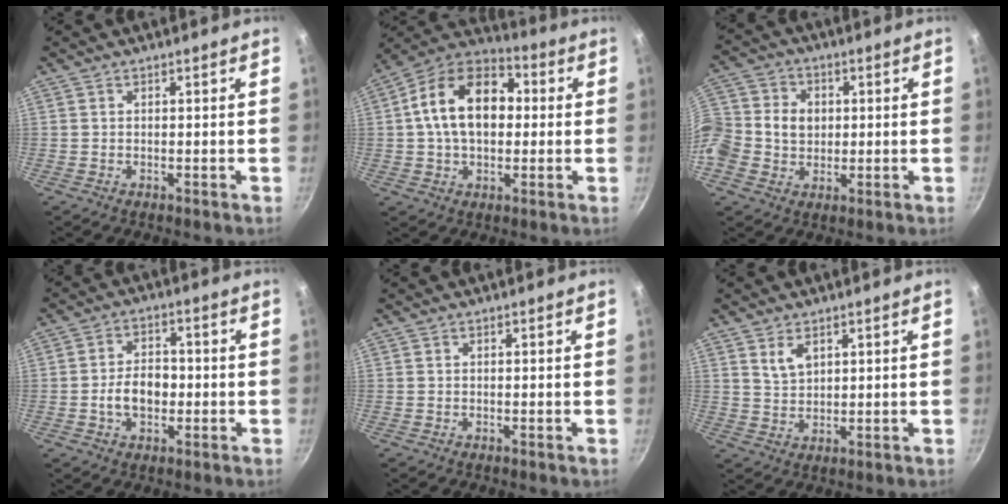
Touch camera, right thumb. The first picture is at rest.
{"total": 17.1, "force": [1.7, 11.4, 12.6], "torque": [-0.179, 0.032, 0.009]}
{"total": 17.1, "force": [-0.1, 14.6, 8.9], "torque": [-0.209, 0.041, -0.012]}
{"total": 7.4, "force": [-1.3, 5.0, 5.3], "torque": [-0.069, 0.017, -0.025]}
{"total": 0.0}
{"total": 4.1, "force": [2.2, 2.4, 2.6], "torque": [-0.040, -0.013, 0.046]}